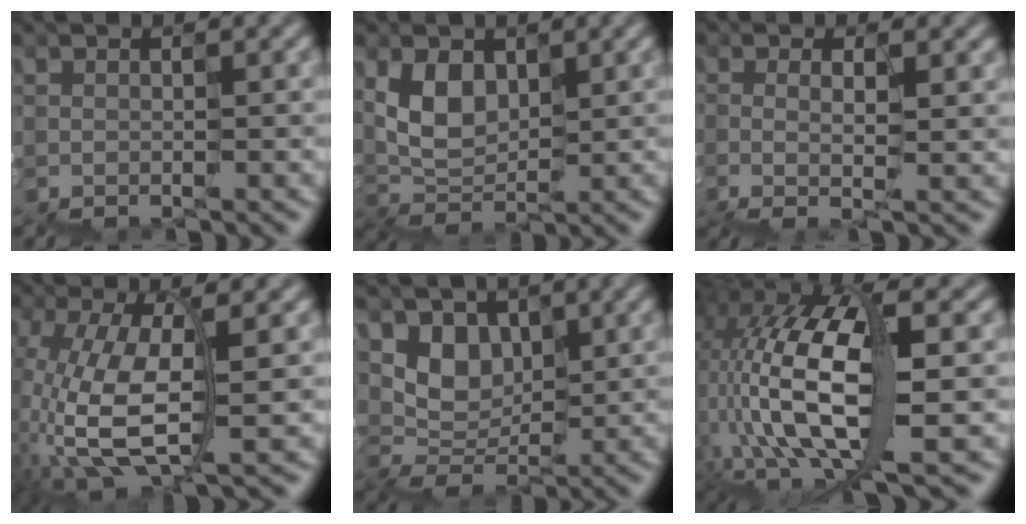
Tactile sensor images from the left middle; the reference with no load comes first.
{"total": 3.0, "force": [1.7, 2.2, 1.2], "torque": [-0.032, 0.005, 0.034]}
{"total": 1.2, "force": [0.4, 0.4, 1.0], "torque": [-0.017, -0.001, 0.007]}
{"total": 7.4, "force": [-1.5, 3.1, 6.5], "torque": [-0.162, 0.004, -0.031]}
{"total": 3.3, "force": [2.0, 2.6, 0.4], "torque": [-0.011, -0.005, 0.034]}
{"total": 12.1, "force": [-2.3, 5.2, 10.6], "torque": [-0.226, 0.015, -0.045]}